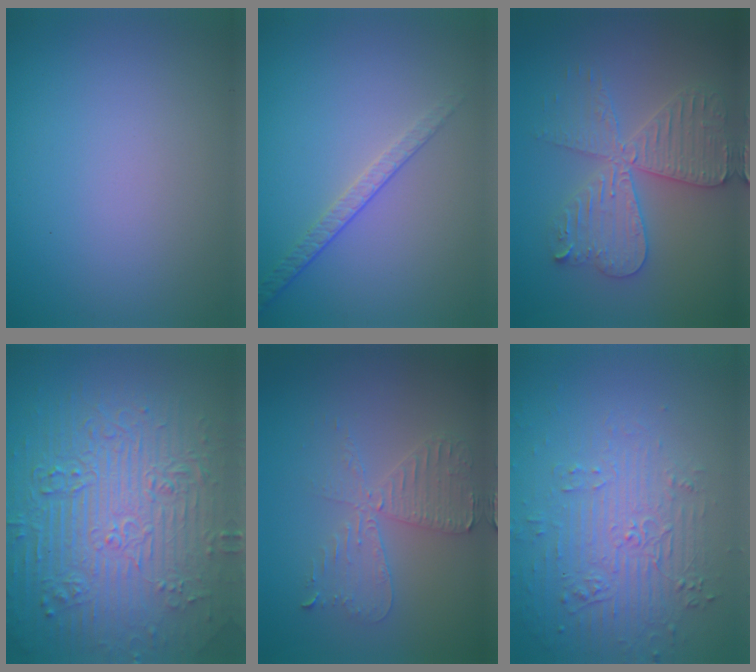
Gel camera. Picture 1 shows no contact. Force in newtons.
{"total": 1.9, "press": 1.4, "slide": 1.3}
{"total": 5.0, "press": 5.0, "slide": 0.6}
{"total": 11.1, "press": 7.4, "slide": 8.3}
{"total": 3.8, "press": 3.3, "slide": 1.9}
{"total": 5.4, "press": 3.5, "slide": 4.1}